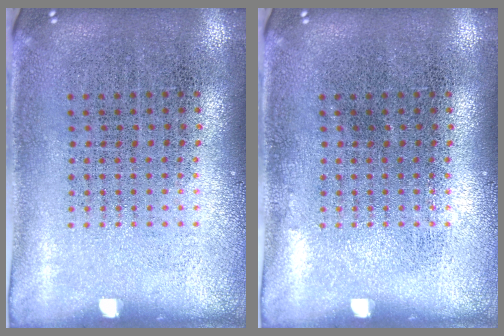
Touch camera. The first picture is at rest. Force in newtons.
{"total": 0.0}